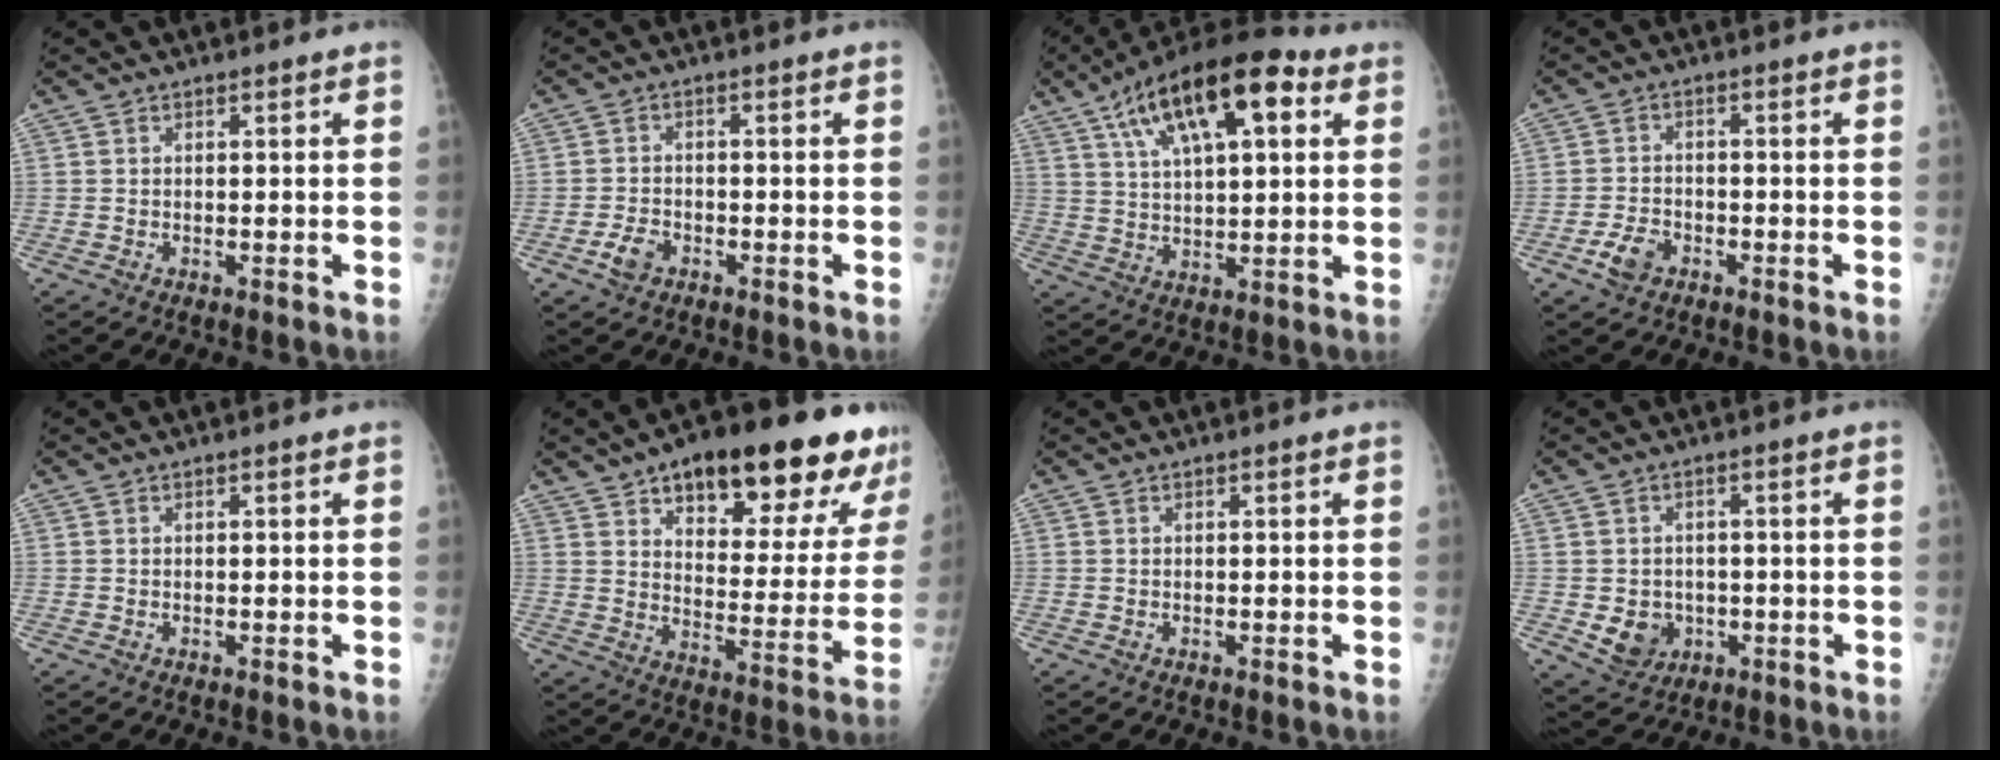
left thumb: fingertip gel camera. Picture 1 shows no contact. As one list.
[{"total": 3.4, "force": [-1.8, 2.2, 1.8], "torque": [-0.033, 0.009, -0.033]}, {"total": 19.6, "force": [8.7, 8.1, 15.6], "torque": [-0.243, 0.003, 0.142]}, {"total": 4.3, "force": [-2.3, 2.8, 2.3], "torque": [-0.042, 0.012, -0.042]}, {"total": 0.0}, {"total": 24.6, "force": [15.2, 9.5, 16.8], "torque": [-0.182, -0.042, 0.217]}, {"total": 0.0}, {"total": 6.8, "force": [-1.5, 5.8, 3.1], "torque": [-0.030, 0.005, -0.011]}]